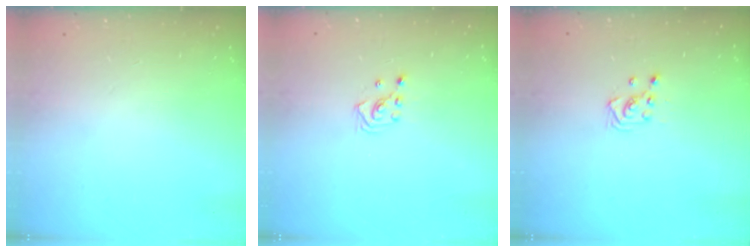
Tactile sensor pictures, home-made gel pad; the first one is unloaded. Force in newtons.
{"total": 2.8, "press": 2.8, "slide": 0.3}
{"total": 3.1, "press": 3.1, "slide": 0.2}